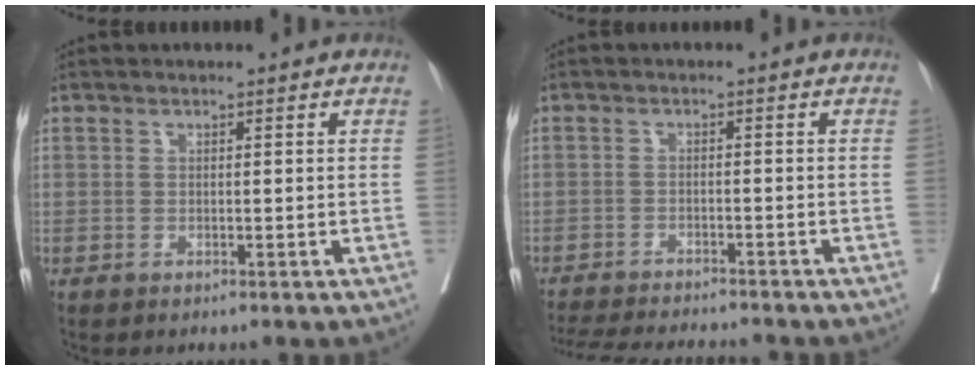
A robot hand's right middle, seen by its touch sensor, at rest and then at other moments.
{"total": 14.1, "force": [-12.9, 1.2, 5.4], "torque": [-0.105, -0.028, -0.184]}